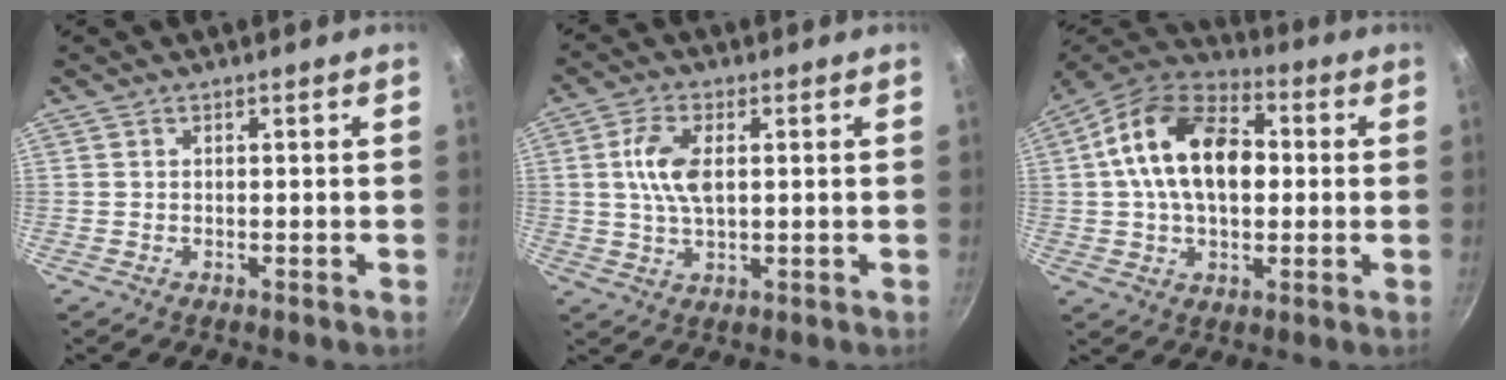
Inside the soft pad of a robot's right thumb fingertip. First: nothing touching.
{"total": 7.7, "force": [1.3, 3.9, 6.5], "torque": [-0.127, 0.005, 0.022]}
{"total": 18.7, "force": [2.0, 11.9, 14.3], "torque": [-0.219, 0.024, 0.015]}